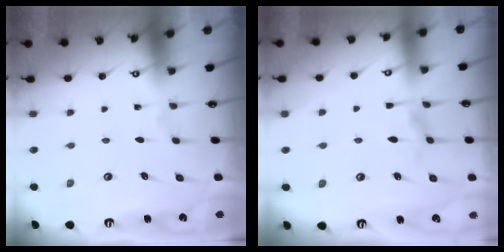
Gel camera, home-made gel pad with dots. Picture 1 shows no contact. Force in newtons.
{"total": 1.2, "press": 0.8, "slide": 0.9}